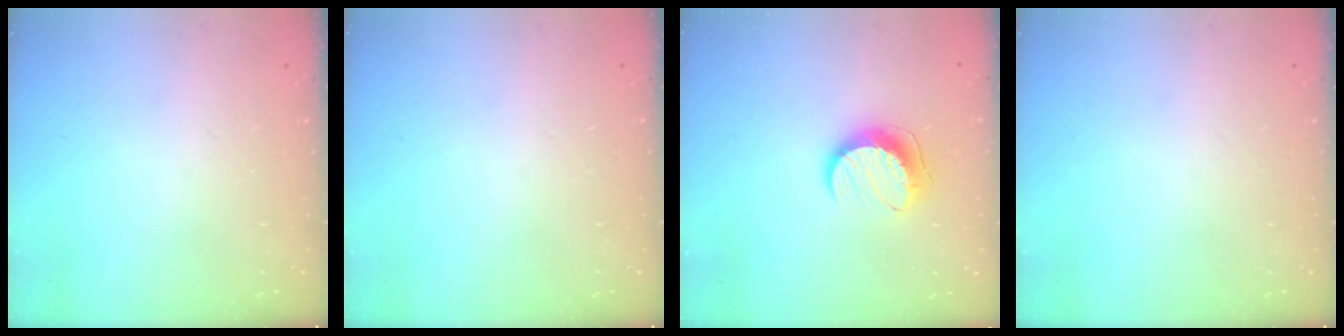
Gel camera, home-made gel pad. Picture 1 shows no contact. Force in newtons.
{"total": 0.0}
{"total": 10.2, "press": 10.2, "slide": 0.4}
{"total": 0.0}